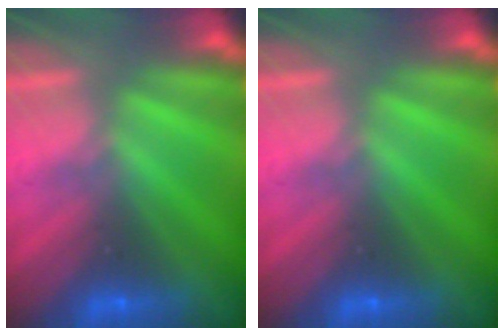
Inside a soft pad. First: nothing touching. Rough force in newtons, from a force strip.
{"total": 0.0}